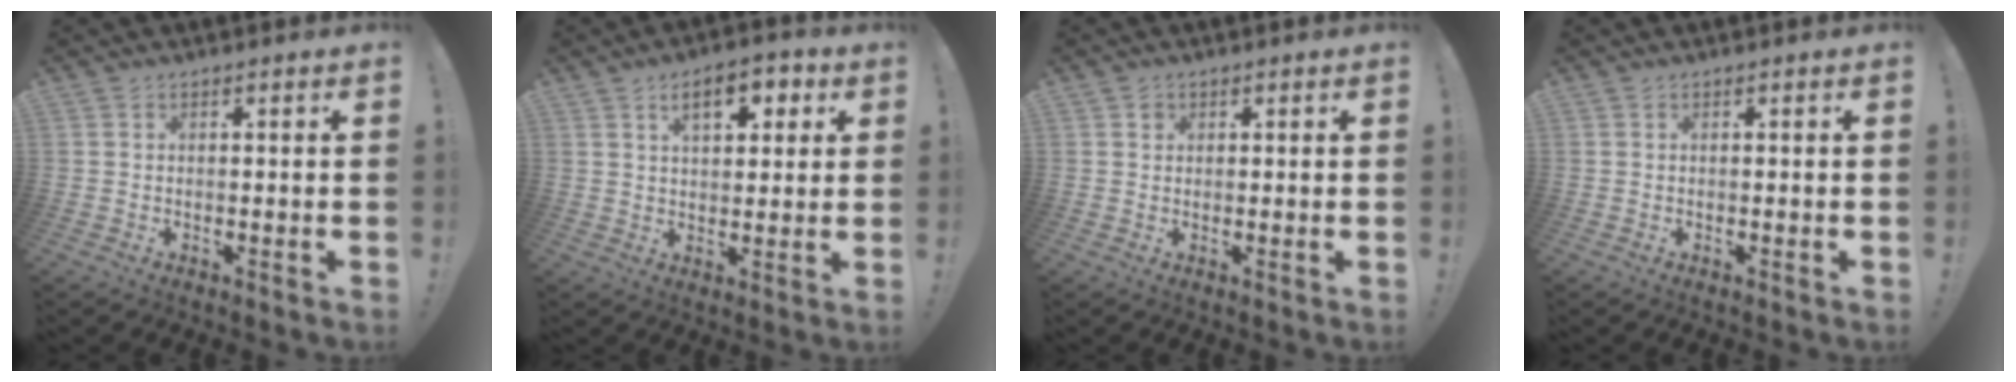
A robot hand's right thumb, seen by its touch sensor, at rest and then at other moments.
{"total": 9.0, "force": [4.1, 4.7, 6.6], "torque": [-0.093, -0.002, 0.068]}
{"total": 1.4, "force": [0.7, 1.2, 0.2], "torque": [0.000, 0.000, 0.012]}
{"total": 0.0}